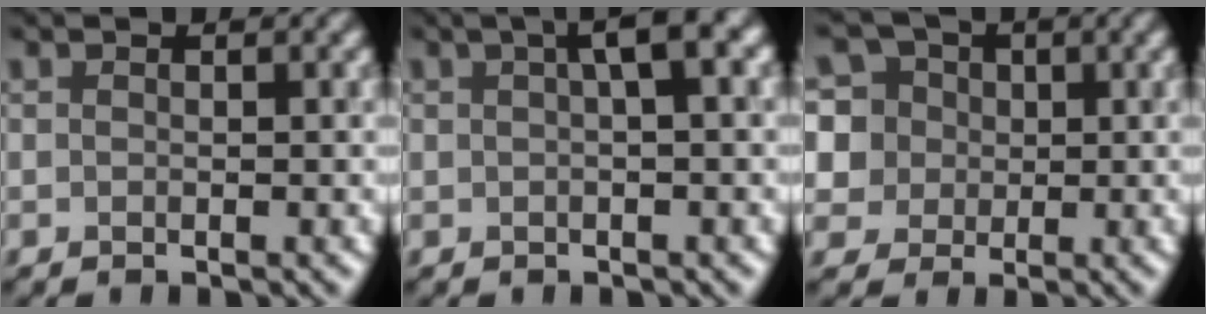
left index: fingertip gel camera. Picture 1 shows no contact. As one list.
[{"total": 3.2, "force": [1.0, 0.6, 3.0], "torque": [-0.042, 0.018, 0.012]}, {"total": 9.1, "force": [3.4, 7.9, 3.1], "torque": [-0.075, 0.042, 0.040]}]